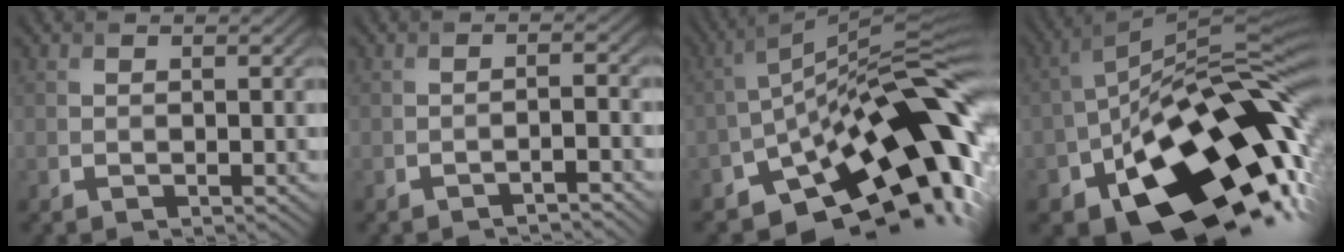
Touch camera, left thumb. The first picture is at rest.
{"total": 1.5, "force": [-1.3, 0.1, 0.7], "torque": [-0.008, 0.008, -0.031]}
{"total": 17.6, "force": [-8.6, 7.6, 13.3], "torque": [-0.166, 0.003, -0.157]}
{"total": 19.8, "force": [-8.9, 10.6, 14.2], "torque": [-0.216, -0.035, -0.135]}